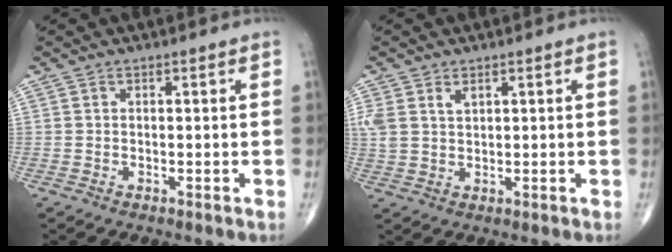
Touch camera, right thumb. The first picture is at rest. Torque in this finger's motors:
{"motor_torque": [0.03, 0.06, 0.38, 0.27, 0.02]}